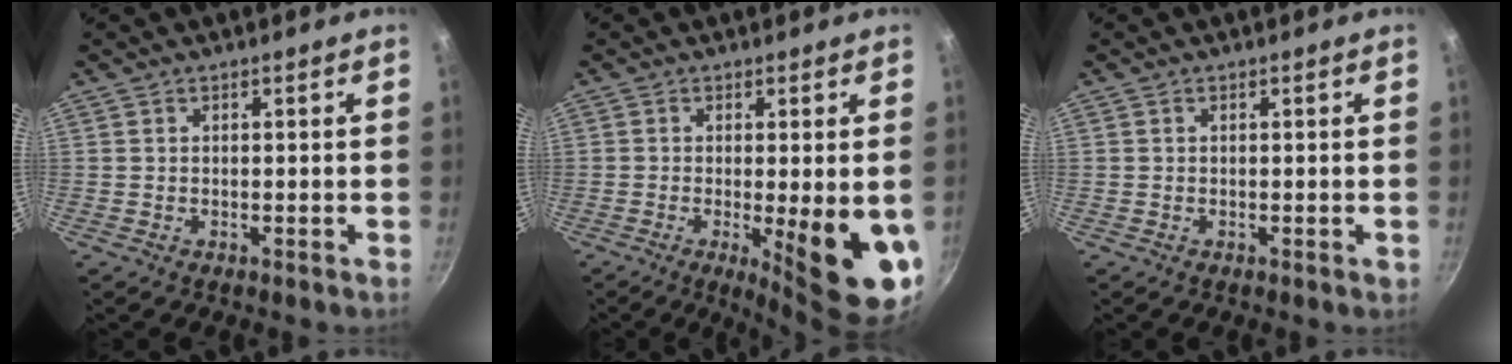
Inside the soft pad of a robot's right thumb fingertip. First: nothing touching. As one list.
[{"total": 13.1, "force": [-2.4, 2.9, 12.5], "torque": [-0.152, -0.014, -0.023]}, {"total": 0.6, "force": [0.0, 0.3, 0.5], "torque": [-0.005, 0.001, 0.001]}]